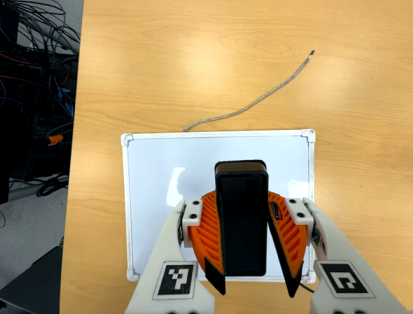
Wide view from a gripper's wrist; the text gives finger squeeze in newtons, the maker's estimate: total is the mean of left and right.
{"total": 9.6, "left": 9.5, "right": 9.7}